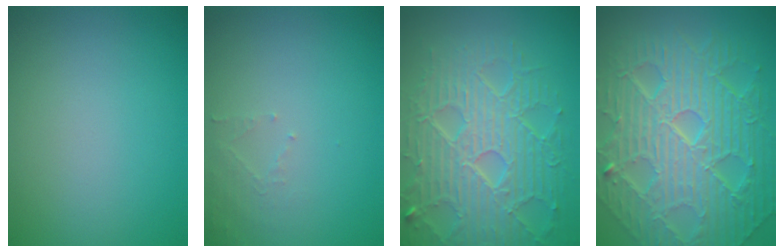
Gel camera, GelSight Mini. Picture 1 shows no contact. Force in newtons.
{"total": 1.4, "press": 1.3, "slide": 0.3}
{"total": 8.4, "press": 6.1, "slide": 5.8}
{"total": 11.7, "press": 7.6, "slide": 8.9}